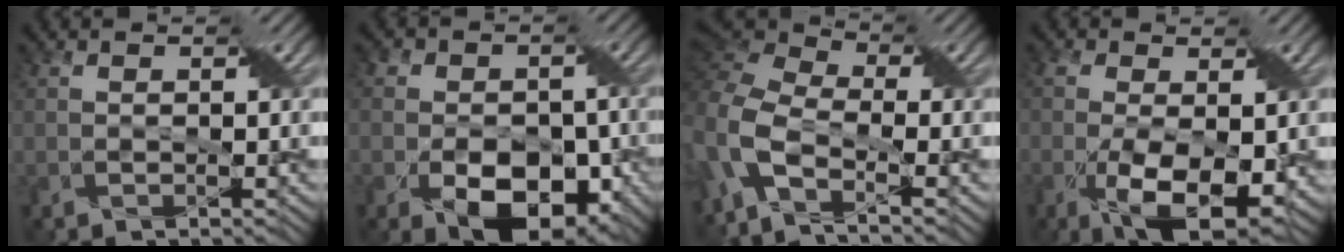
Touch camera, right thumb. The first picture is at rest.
{"total": 12.2, "force": [-4.2, 8.2, 7.9], "torque": [-0.101, -0.031, -0.064]}
{"total": 11.4, "force": [-4.9, 5.4, 8.7], "torque": [-0.234, -0.012, -0.104]}
{"total": 9.8, "force": [-2.4, 4.9, 8.1], "torque": [-0.180, -0.021, -0.037]}